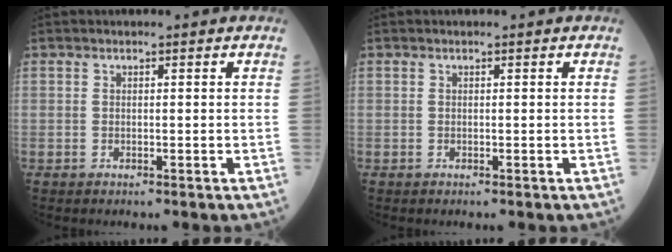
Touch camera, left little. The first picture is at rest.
{"total": 0.0}